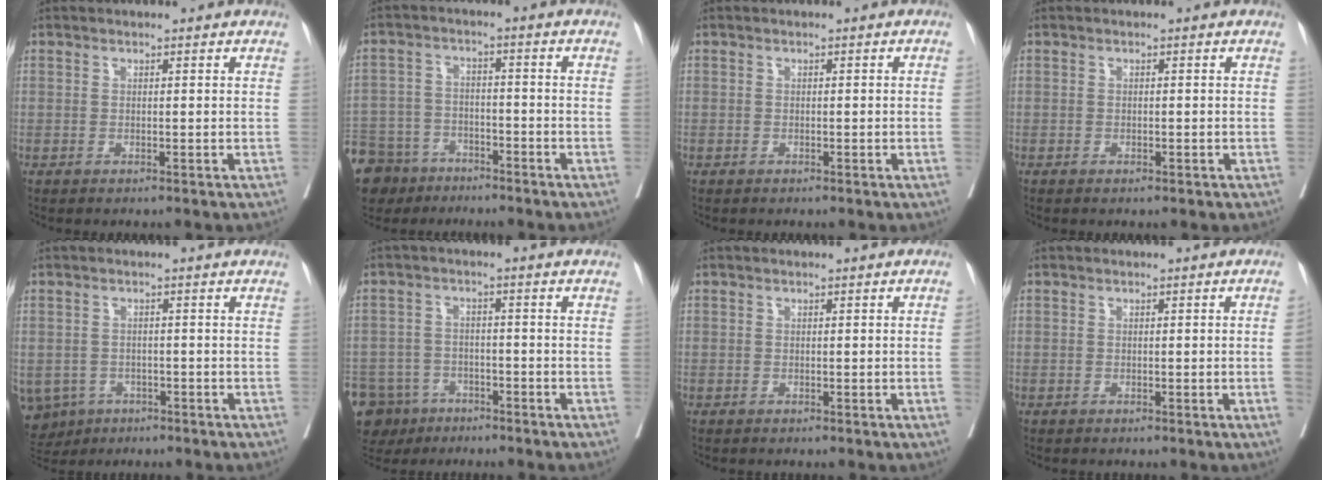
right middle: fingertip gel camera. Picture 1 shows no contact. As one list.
[{"total": 16.0, "force": [-11.5, 10.0, 5.1], "torque": [-0.160, -0.003, -0.182]}, {"total": 0.5, "force": [-0.2, 0.0, 0.5], "torque": [-0.009, 0.004, -0.002]}, {"total": 1.1, "force": [-0.7, 0.4, 0.8], "torque": [-0.012, -0.001, -0.007]}, {"total": 9.9, "force": [-5.1, 8.1, 2.6], "torque": [-0.081, -0.002, -0.066]}, {"total": 11.9, "force": [-7.8, 8.4, 3.2], "torque": [-0.088, 0.000, -0.121]}, {"total": 1.1, "force": [-0.3, -0.1, 1.0], "torque": [-0.017, 0.006, -0.004]}, {"total": 1.8, "force": [-0.5, -0.3, 1.7], "torque": [-0.027, 0.006, -0.006]}]